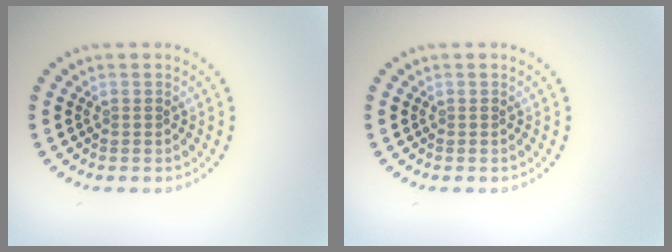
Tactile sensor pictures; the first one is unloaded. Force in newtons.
{"total": 0.0}